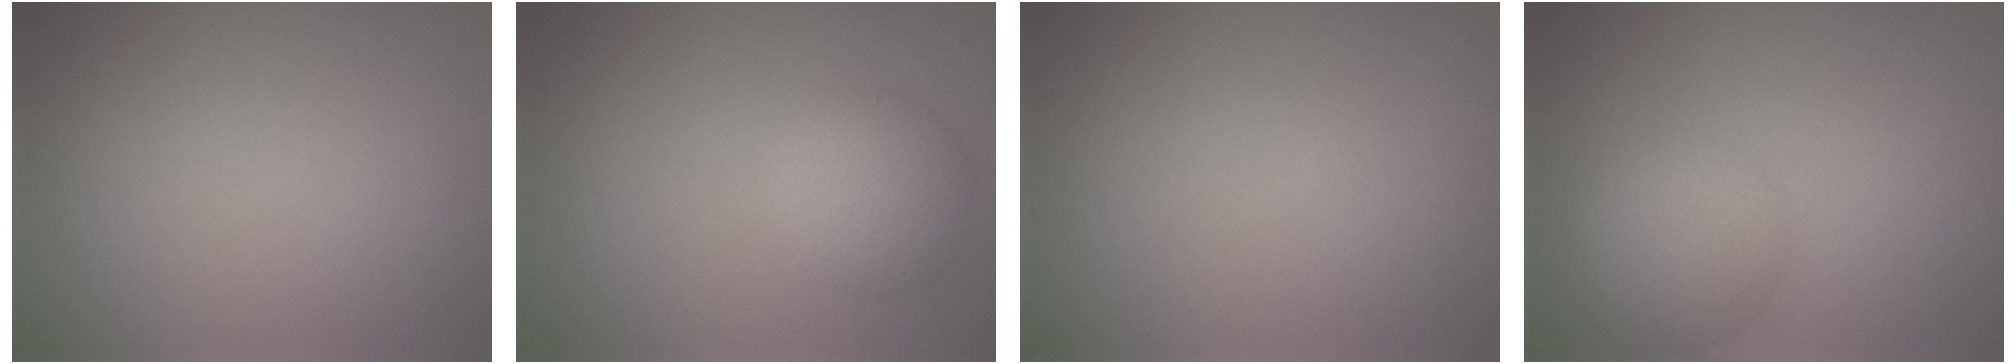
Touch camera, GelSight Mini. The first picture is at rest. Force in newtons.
{"total": 3.7, "press": 3.7, "slide": 0.3}
{"total": 0.0}
{"total": 4.8, "press": 4.8, "slide": 0.2}